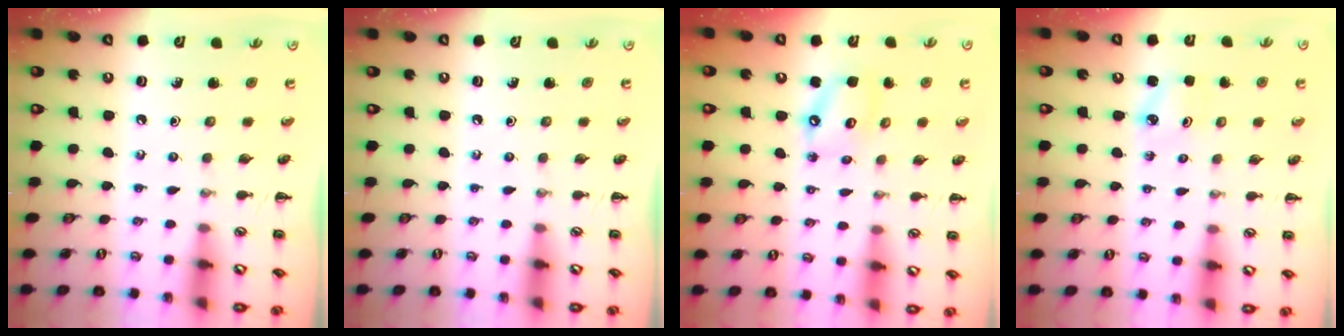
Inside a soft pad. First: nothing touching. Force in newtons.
{"total": 0.0}
{"total": 7.3, "press": 7.2, "slide": 1.4}
{"total": 1.9, "press": 1.9, "slide": 0.4}